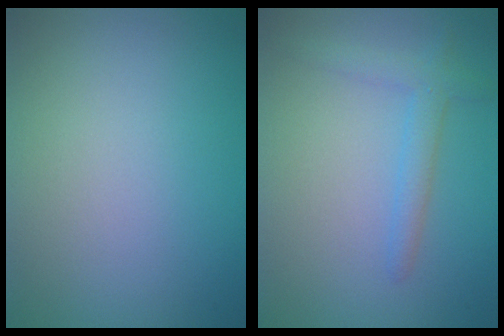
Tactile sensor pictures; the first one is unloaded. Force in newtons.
{"total": 2.2, "press": 2.2, "slide": 0.1}